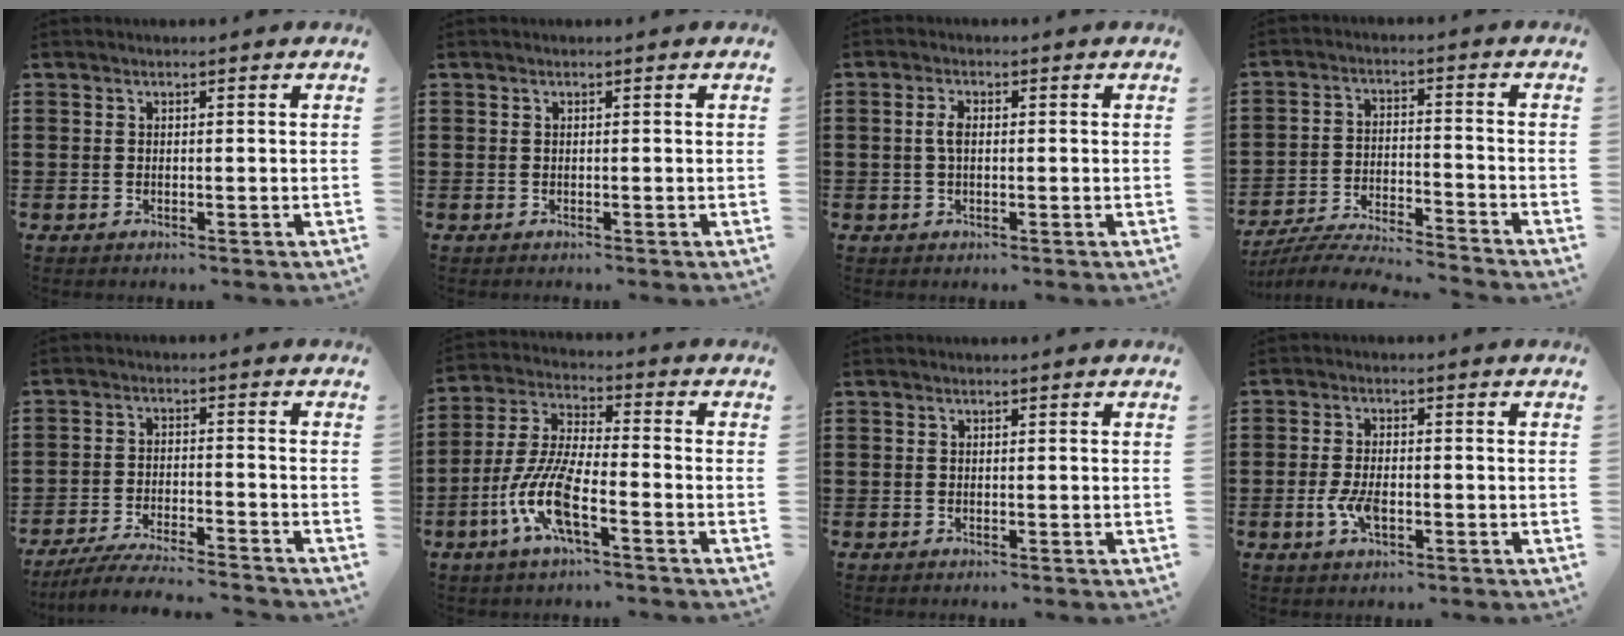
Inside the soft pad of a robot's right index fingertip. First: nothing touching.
{"total": 0.0}
{"total": 2.6, "force": [0.1, 1.2, 2.3], "torque": [-0.053, 0.000, -0.003]}
{"total": 6.4, "force": [-6.3, -0.2, 1.3], "torque": [-0.031, -0.003, -0.124]}
{"total": 5.7, "force": [-5.4, -0.2, 1.6], "torque": [-0.047, -0.017, -0.110]}
{"total": 9.7, "force": [-4.4, 2.4, 8.3], "torque": [-0.206, -0.015, -0.091]}
{"total": 0.0}
{"total": 4.4, "force": [-1.3, 2.0, 3.6], "torque": [-0.084, -0.003, -0.027]}